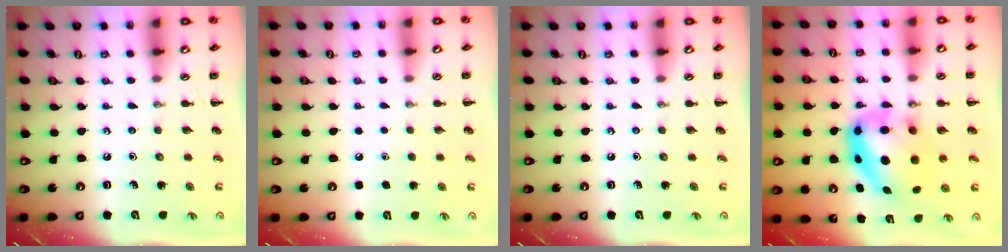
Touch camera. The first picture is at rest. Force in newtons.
{"total": 1.6, "press": 1.5, "slide": 0.1}
{"total": 0.0}
{"total": 11.3, "press": 11.0, "slide": 2.8}